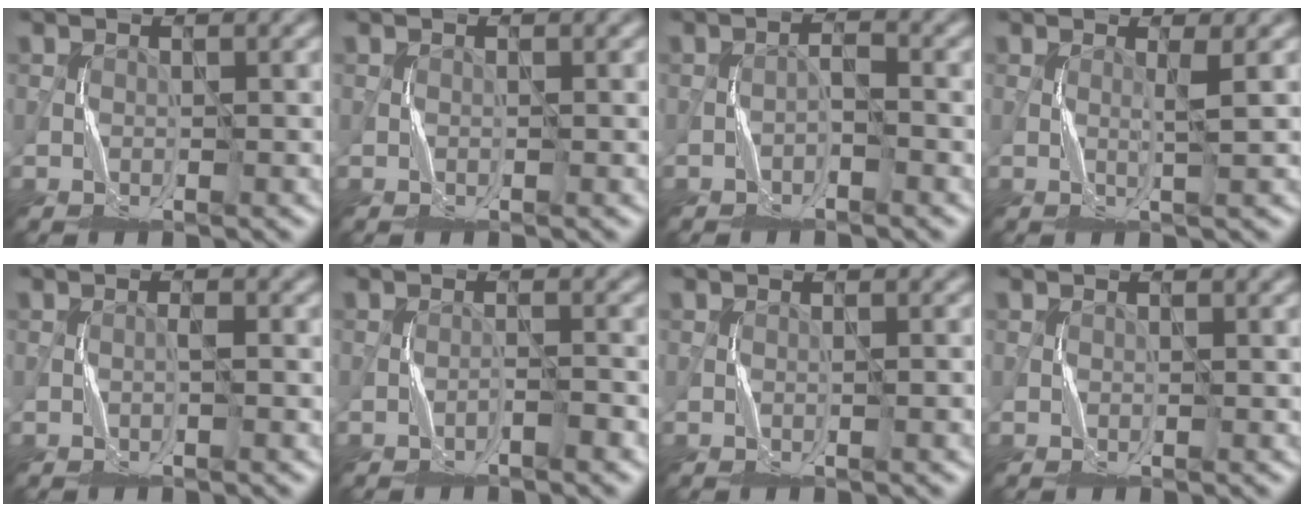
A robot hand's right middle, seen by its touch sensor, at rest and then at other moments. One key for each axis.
{"total": 0.0}
{"total": 1.1, "fx": -0.9, "fy": 0.3, "fz": 0.6, "tx": -0.012, "ty": 0.006, "tz": -0.017}
{"total": 1.0, "fx": 0.3, "fy": 0.1, "fz": 1.0, "tx": -0.022, "ty": -0.002, "tz": 0.003}
{"total": 0.6, "fx": -0.3, "fy": 0.1, "fz": 0.6, "tx": -0.011, "ty": 0.003, "tz": -0.004}
{"total": 1.1, "fx": -1.0, "fy": 0.1, "fz": 0.6, "tx": -0.007, "ty": 0.011, "tz": -0.021}
{"total": 0.7, "fx": -0.2, "fy": 0.0, "fz": 0.6, "tx": -0.010, "ty": 0.001, "tz": -0.003}
{"total": 0.0}